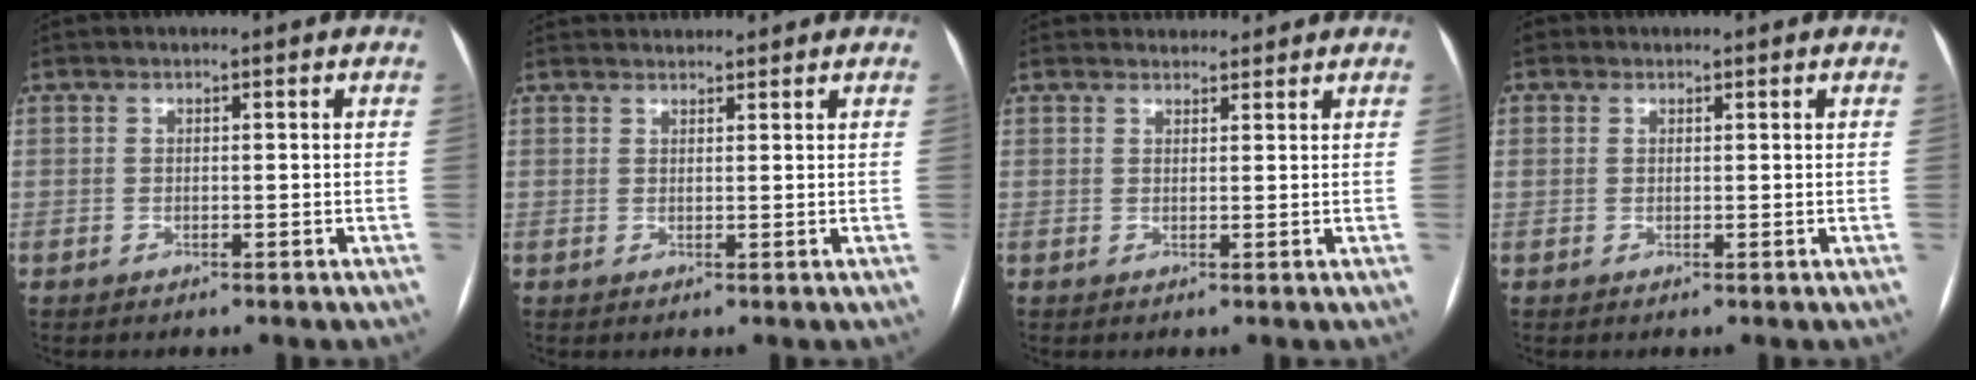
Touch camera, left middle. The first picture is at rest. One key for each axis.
{"total": 3.0, "fx": 3.0, "fy": 0.5, "fz": 0.1, "tx": -0.005, "ty": 0.030, "tz": 0.050}
{"total": 3.9, "fx": 3.7, "fy": 1.2, "fz": 0.2, "tx": -0.001, "ty": 0.024, "tz": 0.050}
{"total": 2.5, "fx": -1.3, "fy": -1.7, "fz": -1.2, "tx": 0.045, "ty": -0.017, "tz": -0.028}